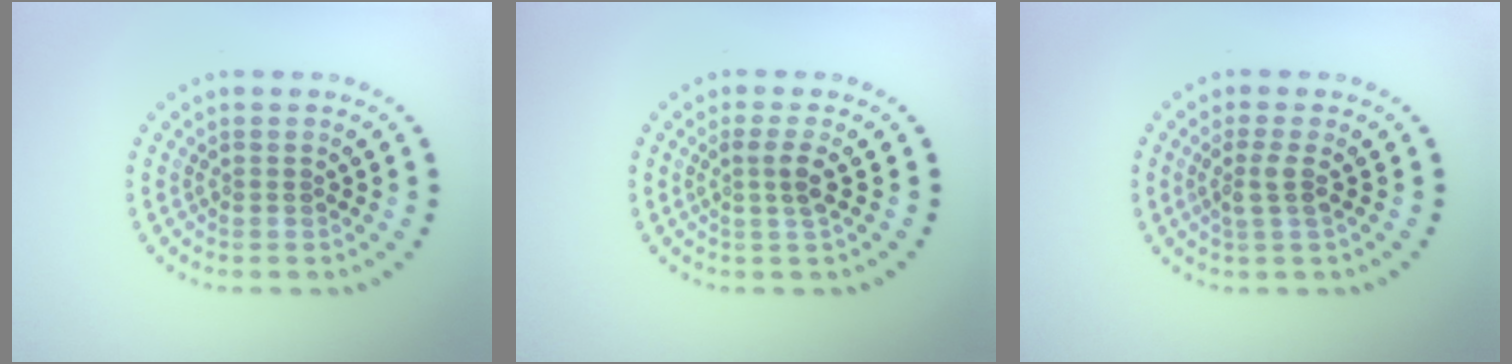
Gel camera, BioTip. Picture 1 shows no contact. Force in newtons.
{"total": 1.8, "press": 1.4, "slide": 1.1}
{"total": 1.8, "press": 1.4, "slide": 1.1}